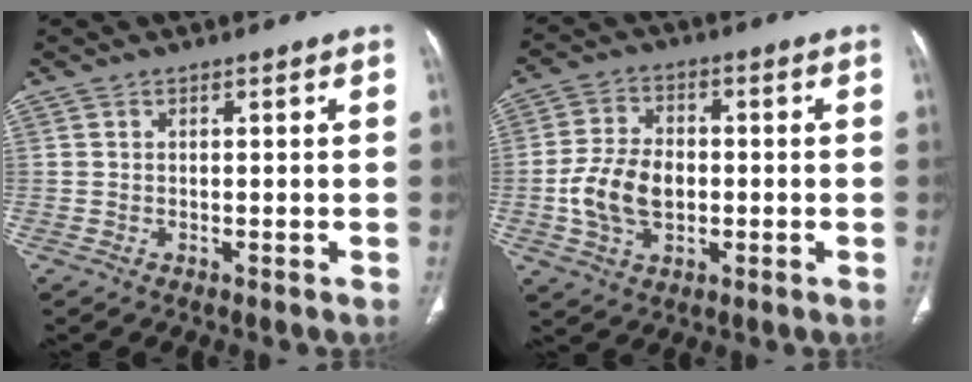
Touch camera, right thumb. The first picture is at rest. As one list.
[{"total": 10.2, "force": [-1.4, 6.8, 7.5], "torque": [-0.137, 0.012, -0.026]}]